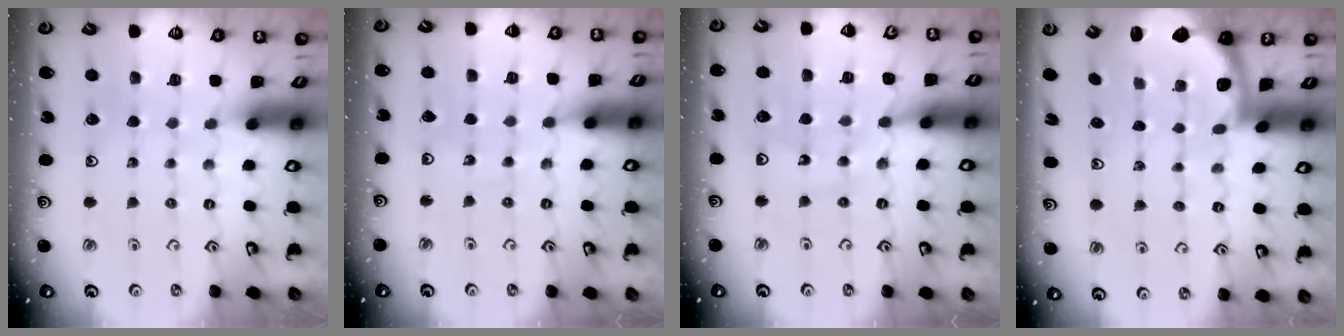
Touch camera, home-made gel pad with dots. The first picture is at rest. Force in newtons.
{"total": 2.7, "press": 2.7, "slide": 0.3}
{"total": 12.1, "press": 11.9, "slide": 2.2}
{"total": 2.2, "press": 2.1, "slide": 0.7}